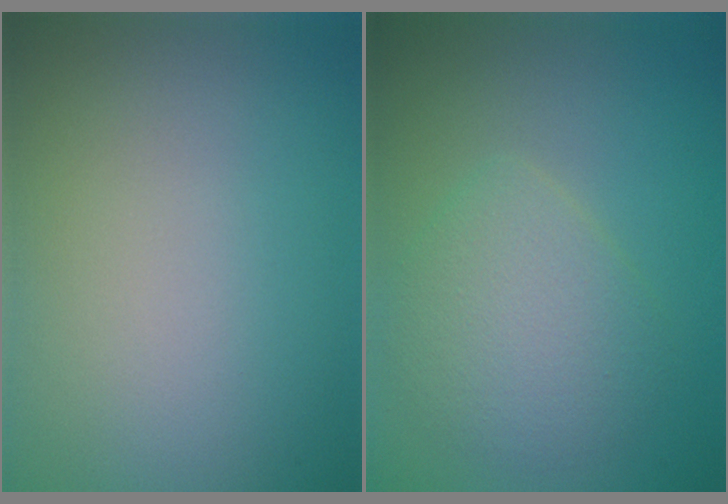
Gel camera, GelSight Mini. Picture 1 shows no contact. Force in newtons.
{"total": 3.7, "press": 3.7, "slide": 0.0}